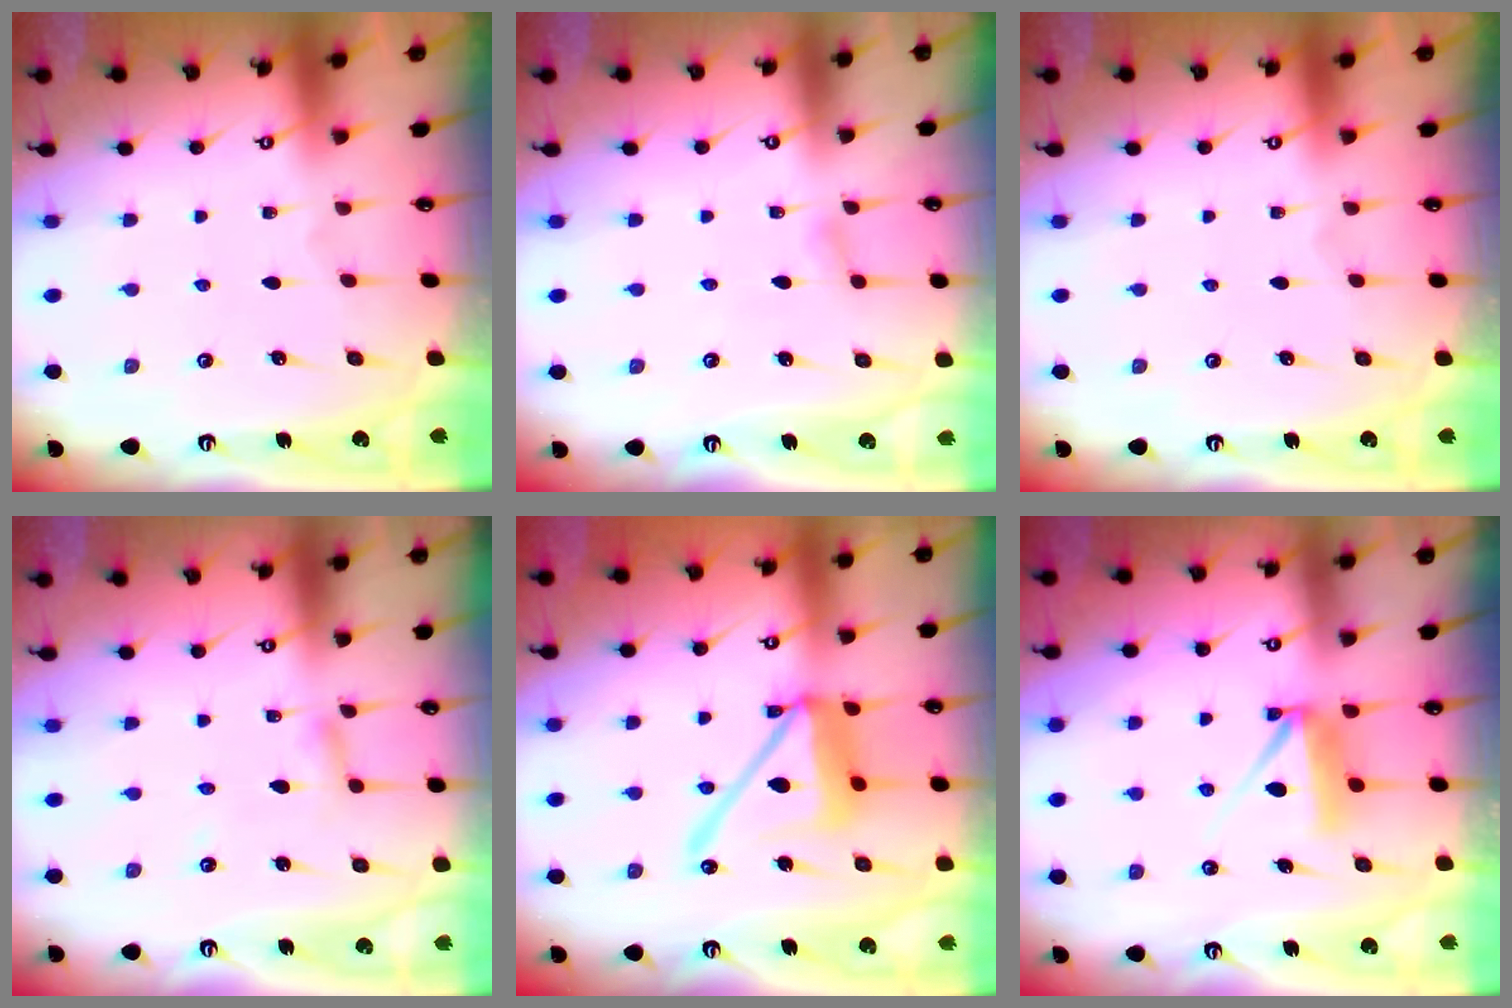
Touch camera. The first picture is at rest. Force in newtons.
{"total": 6.2, "press": 6.2, "slide": 0.5}
{"total": 0.0}
{"total": 3.0, "press": 3.0, "slide": 0.2}
{"total": 14.6, "press": 14.5, "slide": 1.8}
{"total": 7.5, "press": 7.5, "slide": 0.5}